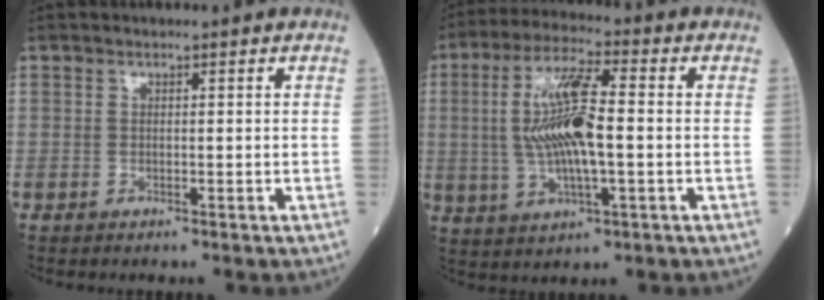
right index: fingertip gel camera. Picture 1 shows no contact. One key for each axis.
{"total": 11.6, "fx": 0.0, "fy": 2.5, "fz": 11.4, "tx": -0.231, "ty": 0.009, "tz": 0.001}